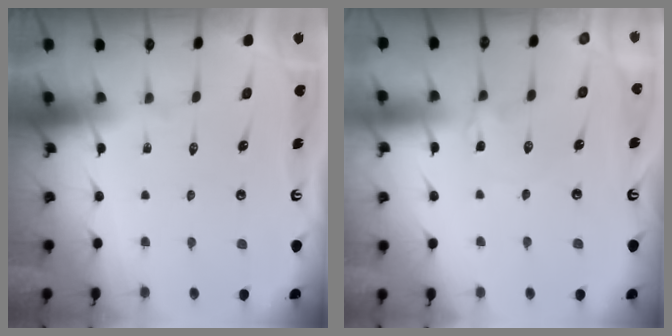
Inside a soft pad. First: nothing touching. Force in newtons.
{"total": 2.4, "press": 2.4, "slide": 0.3}